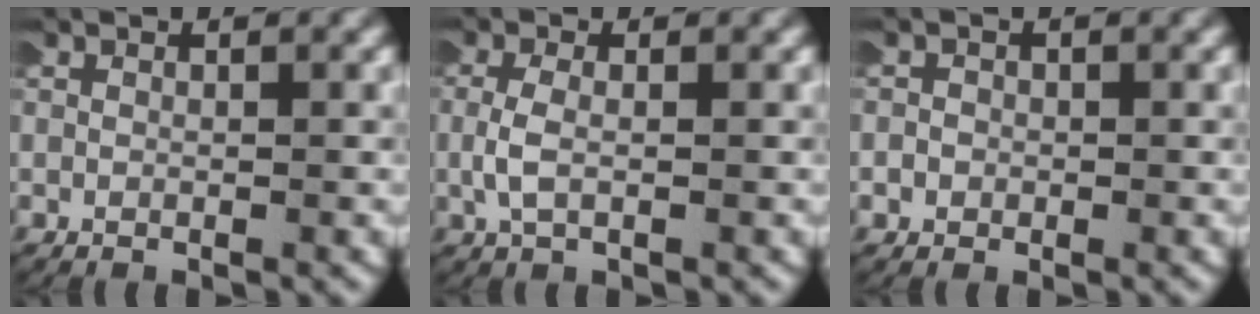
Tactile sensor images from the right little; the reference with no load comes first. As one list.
[{"total": 1.9, "force": [0.0, 1.0, 1.6], "torque": [-0.048, 0.001, -0.003]}, {"total": 2.2, "force": [-0.7, 2.1, 0.1], "torque": [-0.012, 0.005, -0.021]}]